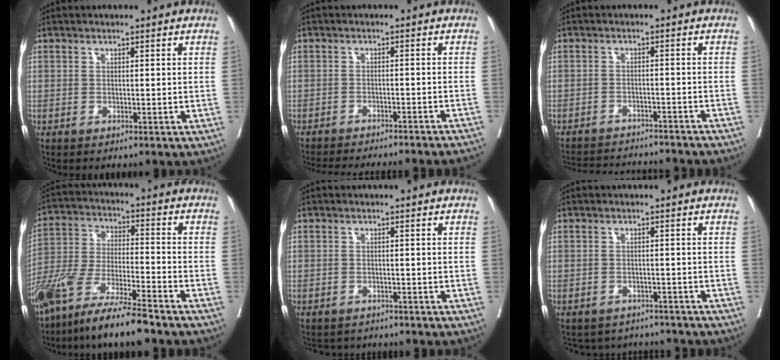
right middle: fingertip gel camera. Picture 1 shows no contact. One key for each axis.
{"total": 18.5, "fx": -17.1, "fy": 1.3, "fz": 7.0, "tx": -0.116, "ty": -0.033, "tz": -0.215}
{"total": 15.2, "fx": -14.2, "fy": 1.9, "fz": 4.9, "tx": -0.090, "ty": -0.011, "tz": -0.181}
{"total": 14.0, "fx": -10.8, "fy": 1.1, "fz": 8.9, "tx": -0.178, "ty": -0.030, "tz": -0.201}
{"total": 3.2, "fx": -2.9, "fy": 1.1, "fz": -0.1, "tx": 0.006, "ty": -0.002, "tz": -0.043}
{"total": 6.5, "fx": -6.1, "fy": 2.3, "fz": -0.2, "tx": 0.009, "ty": 0.017, "tz": -0.072}